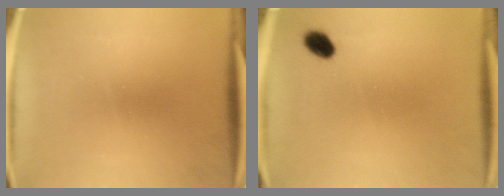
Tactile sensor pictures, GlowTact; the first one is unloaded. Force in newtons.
{"total": 3.2}